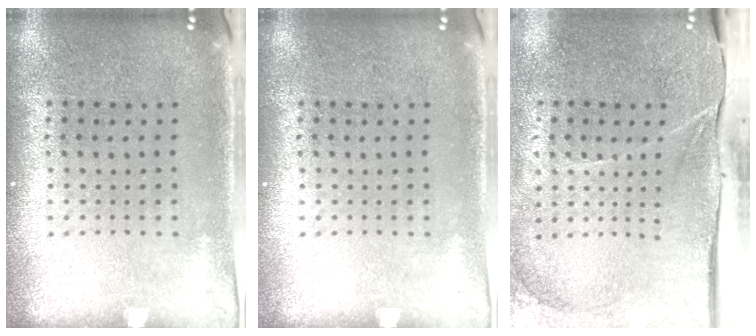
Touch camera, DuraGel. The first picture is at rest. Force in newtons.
{"total": 0.0}
{"total": 4.4, "press": 3.5, "slide": 2.6}